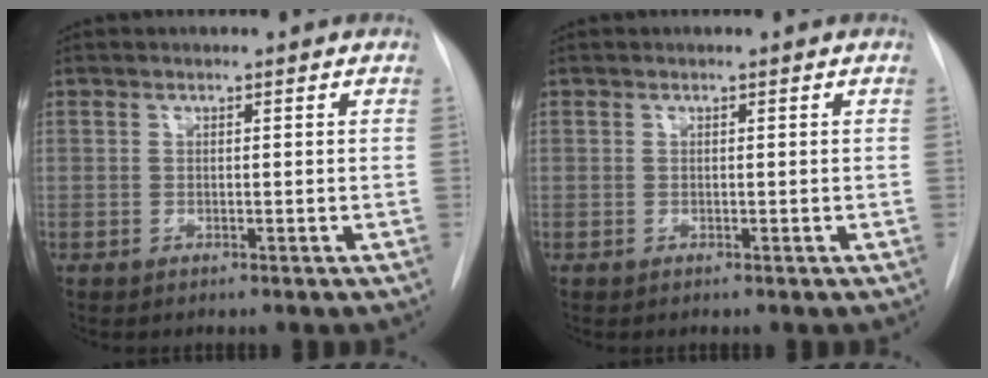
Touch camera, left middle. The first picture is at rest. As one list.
[{"total": 0.0}]